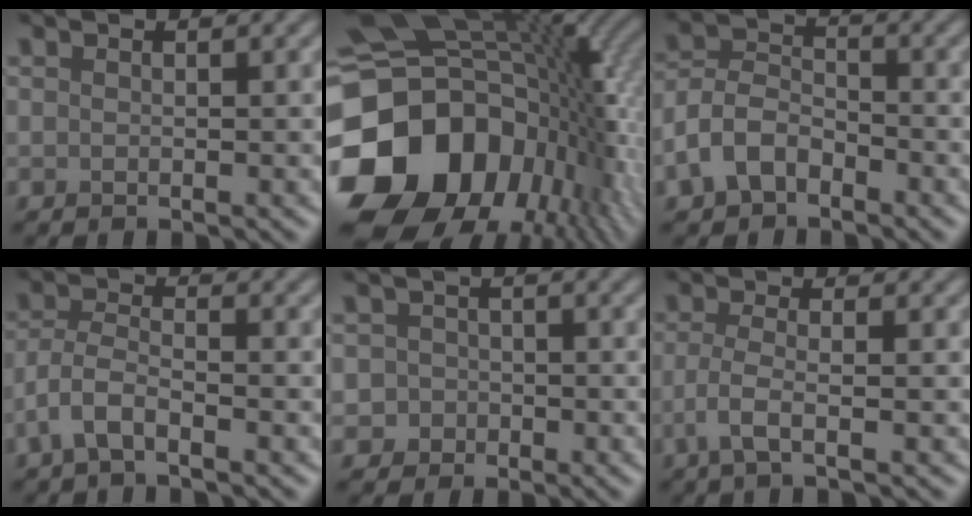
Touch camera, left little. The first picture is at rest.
{"total": 20.5, "force": [-5.6, 15.0, 12.8], "torque": [-0.270, -0.020, -0.092]}
{"total": 4.5, "force": [-2.5, 2.8, 2.5], "torque": [-0.054, 0.007, -0.059]}
{"total": 3.0, "force": [-1.8, 1.0, 2.2], "torque": [-0.051, 0.006, -0.047]}
{"total": 2.5, "force": [-0.8, 2.3, 0.2], "torque": [0.025, 0.004, -0.021]}
{"total": 2.6, "force": [-1.0, 0.6, 2.3], "torque": [-0.050, -0.002, -0.030]}